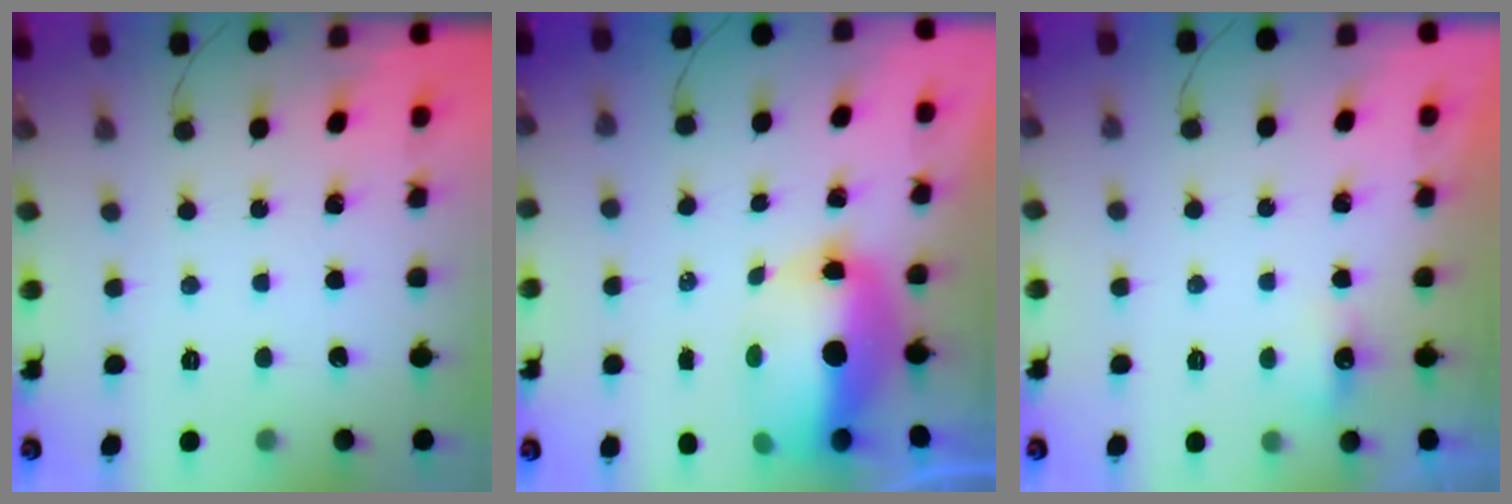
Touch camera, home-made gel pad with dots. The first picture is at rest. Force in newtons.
{"total": 12.2, "press": 11.8, "slide": 2.8}
{"total": 2.3, "press": 2.2, "slide": 0.7}